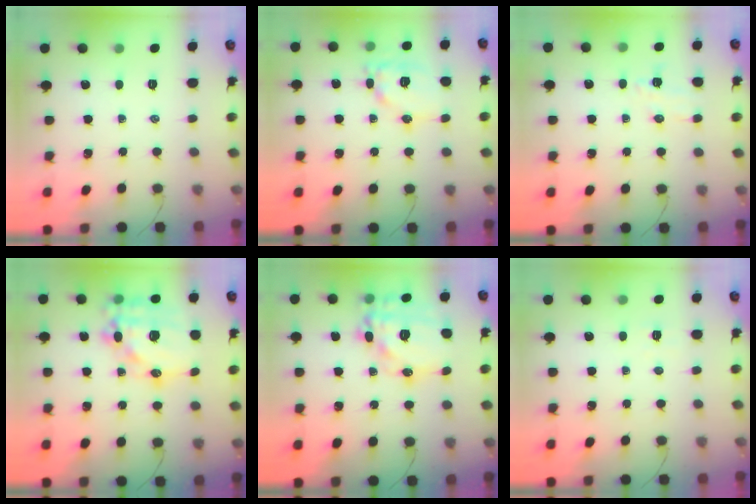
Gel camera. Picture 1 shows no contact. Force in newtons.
{"total": 11.5, "press": 11.5, "slide": 1.0}
{"total": 6.2, "press": 6.1, "slide": 1.3}
{"total": 18.1, "press": 17.6, "slide": 3.8}
{"total": 18.1, "press": 17.9, "slide": 2.5}
{"total": 2.6, "press": 2.6, "slide": 0.5}